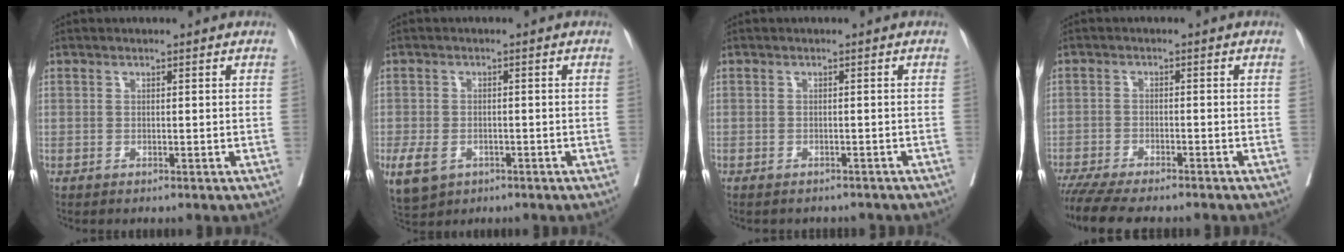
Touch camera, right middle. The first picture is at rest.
{"total": 6.2, "force": [-3.0, 4.4, 3.3], "torque": [-0.068, -0.007, -0.040]}
{"total": 6.2, "force": [-5.6, 2.0, 1.8], "torque": [-0.023, 0.000, -0.057]}
{"total": 11.9, "force": [-10.3, 1.8, 5.7], "torque": [-0.081, -0.015, -0.151]}